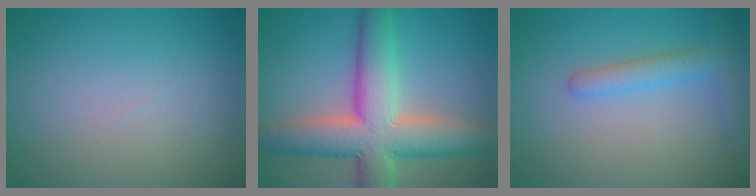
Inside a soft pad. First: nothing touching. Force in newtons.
{"total": 10.1, "press": 10.1, "slide": 0.7}
{"total": 2.9, "press": 2.9, "slide": 0.2}